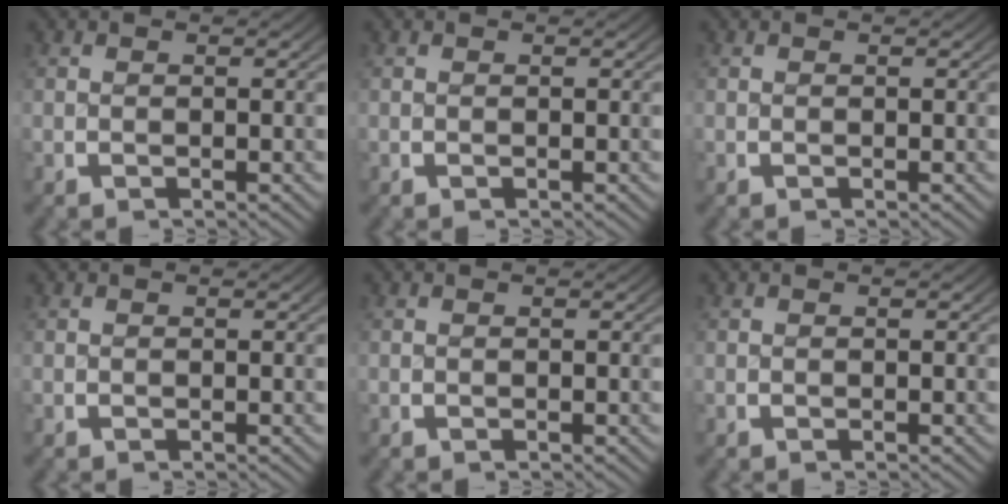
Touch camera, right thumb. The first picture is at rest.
{"total": 0.0}
{"total": 0.0}
{"total": 0.0}
{"total": 0.0}
{"total": 0.0}